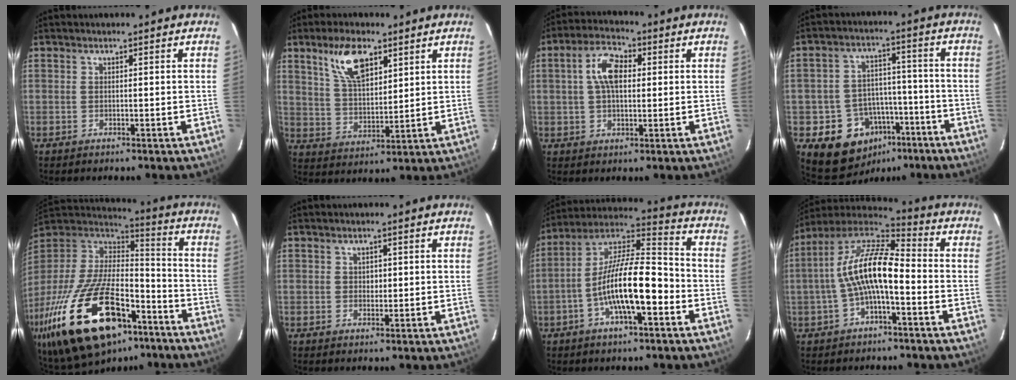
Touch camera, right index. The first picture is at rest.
{"total": 10.0, "force": [5.7, 4.3, 7.0], "torque": [-0.130, 0.013, 0.115]}
{"total": 7.6, "force": [1.4, 4.2, 6.2], "torque": [-0.117, 0.021, 0.025]}
{"total": 12.9, "force": [-6.8, 10.1, 4.4], "torque": [-0.103, 0.037, -0.077]}
{"total": 34.2, "force": [-19.9, 15.5, 23.0], "torque": [-0.461, -0.035, -0.309]}
{"total": 1.3, "force": [0.2, 1.2, 0.3], "torque": [0.000, 0.003, 0.004]}
{"total": 15.0, "force": [-5.2, 4.3, 13.5], "torque": [-0.250, 0.006, -0.099]}
{"total": 12.7, "force": [-2.4, 4.1, 11.8], "torque": [-0.234, 0.018, -0.047]}